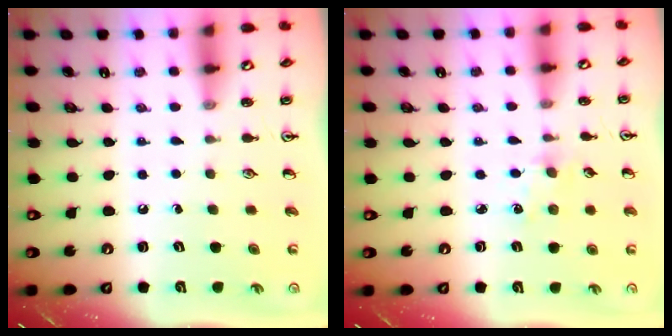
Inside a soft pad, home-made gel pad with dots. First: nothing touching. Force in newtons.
{"total": 2.6, "press": 2.6, "slide": 0.4}